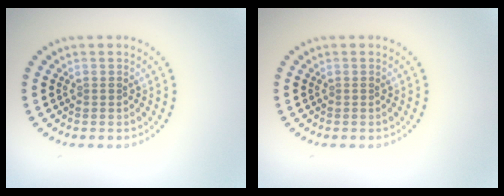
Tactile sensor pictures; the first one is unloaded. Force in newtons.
{"total": 0.0}